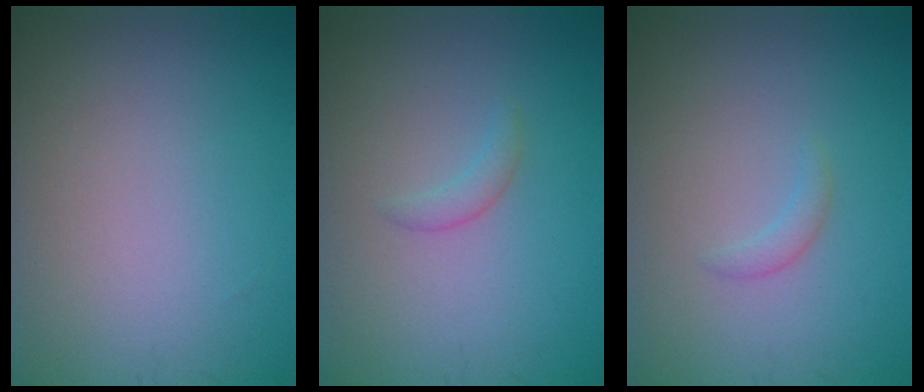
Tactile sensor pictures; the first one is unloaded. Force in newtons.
{"total": 1.1, "press": 1.1, "slide": 0.1}
{"total": 0.9, "press": 0.9, "slide": 0.1}